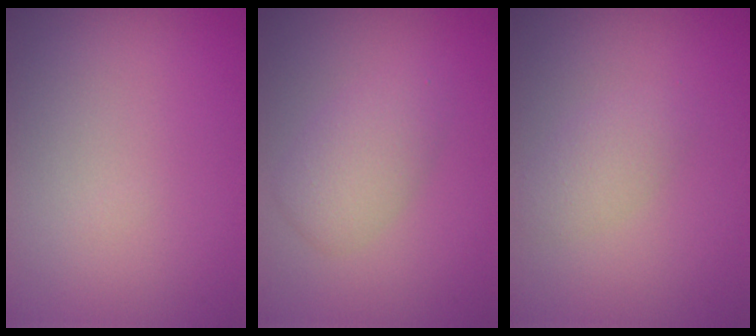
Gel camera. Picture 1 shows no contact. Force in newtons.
{"total": 2.7, "press": 2.7, "slide": 0.1}
{"total": 1.7, "press": 1.7, "slide": 0.1}